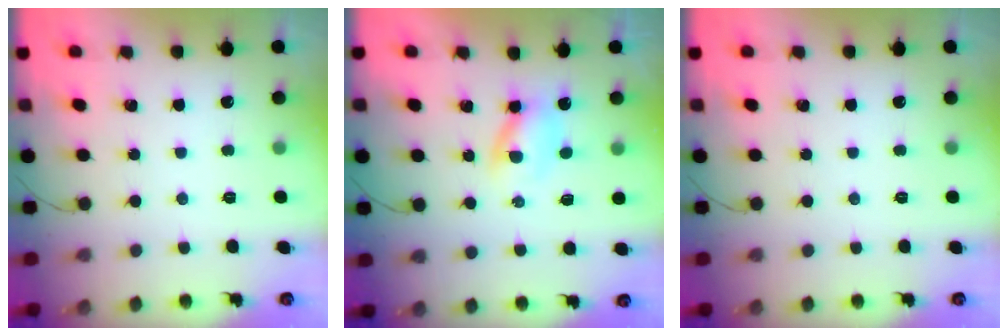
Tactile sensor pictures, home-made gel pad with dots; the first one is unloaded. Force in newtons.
{"total": 2.5, "press": 2.2, "slide": 1.2}
{"total": 0.0}